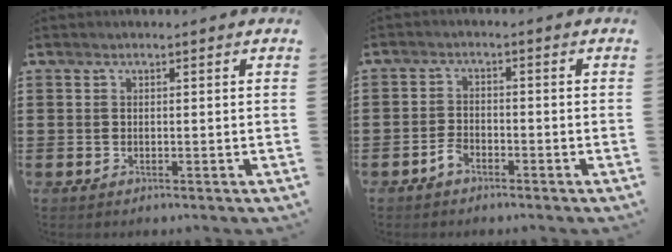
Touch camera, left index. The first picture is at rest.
{"total": 2.5, "force": [-1.9, 1.1, 1.1], "torque": [-0.030, 0.001, -0.040]}